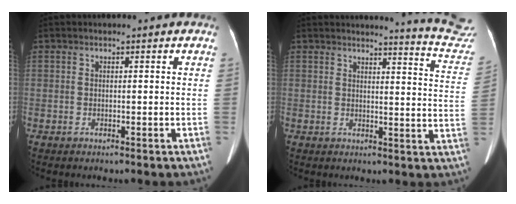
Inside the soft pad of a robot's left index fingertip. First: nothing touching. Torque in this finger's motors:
{"motor_torque": [0.18, -0.73, 0.00, 0.00]}